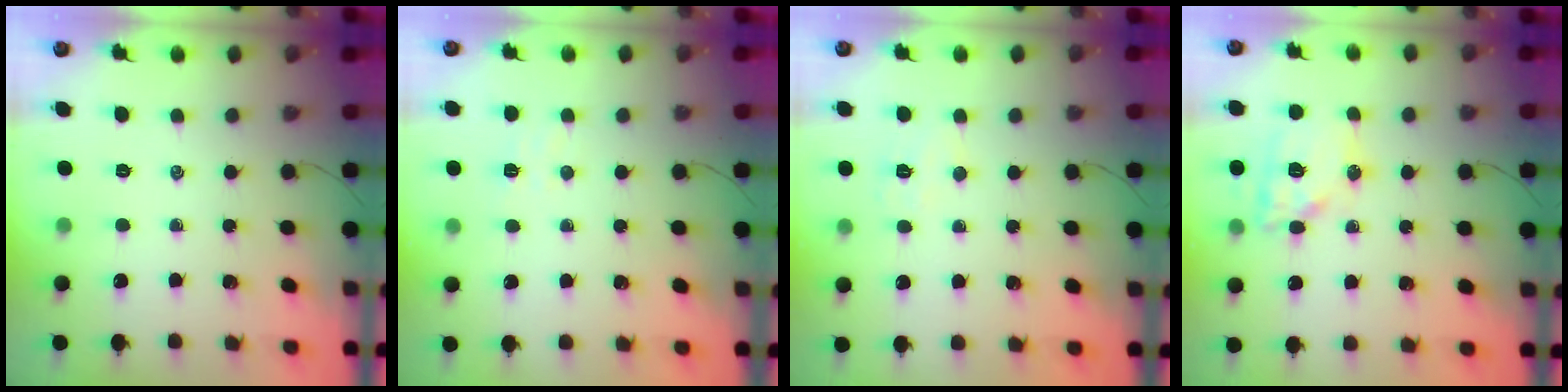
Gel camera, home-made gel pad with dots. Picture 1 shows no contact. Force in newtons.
{"total": 3.8, "press": 3.6, "slide": 1.1}
{"total": 5.4, "press": 5.4, "slide": 0.9}
{"total": 14.1, "press": 14.0, "slide": 1.8}